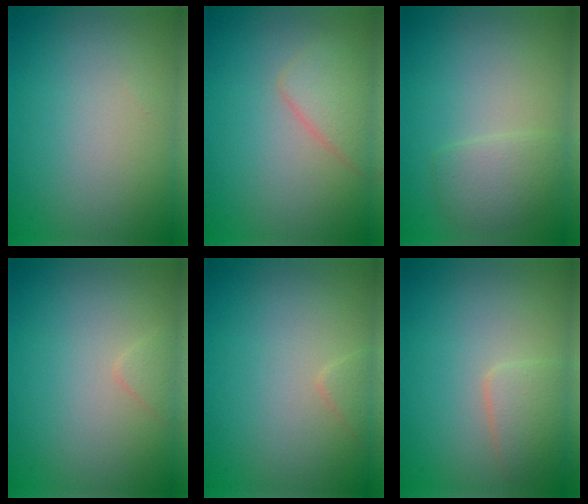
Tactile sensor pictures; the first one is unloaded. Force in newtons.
{"total": 2.6, "press": 2.6, "slide": 0.1}
{"total": 2.3, "press": 2.3, "slide": 0.0}
{"total": 0.8, "press": 0.8, "slide": 0.1}
{"total": 1.0, "press": 1.0, "slide": 0.1}
{"total": 2.4, "press": 2.4, "slide": 0.1}